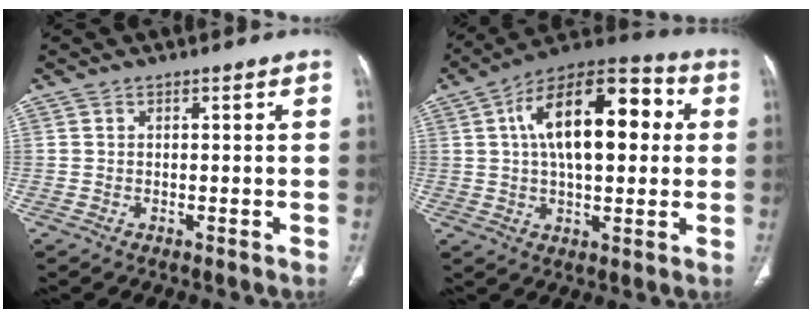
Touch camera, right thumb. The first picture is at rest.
{"total": 20.2, "force": [3.9, 9.9, 17.2], "torque": [-0.247, 0.028, 0.053]}